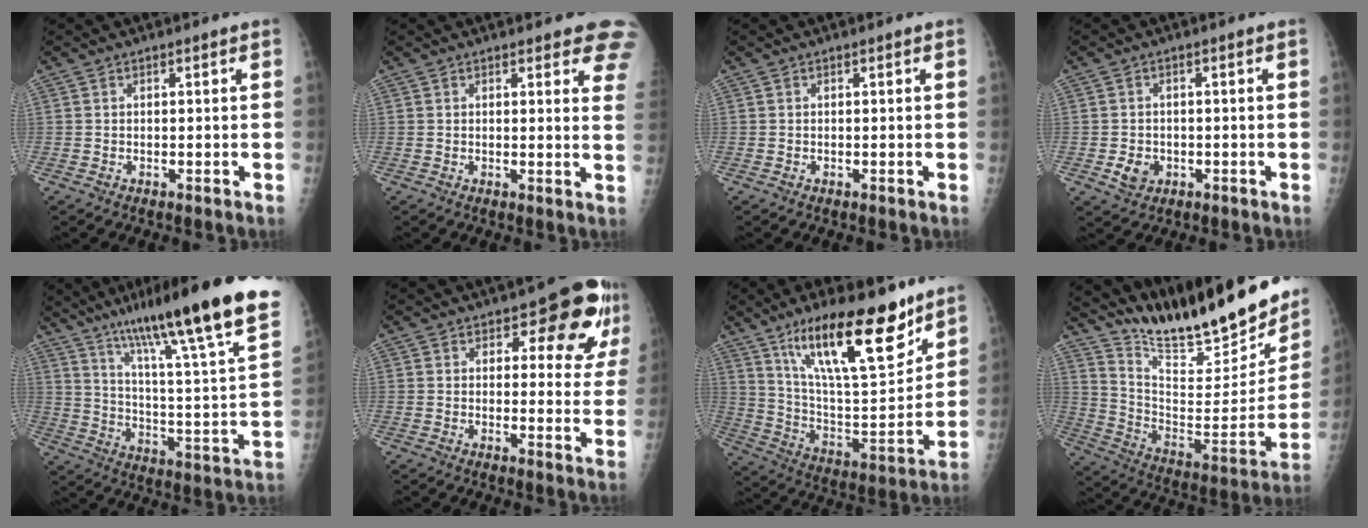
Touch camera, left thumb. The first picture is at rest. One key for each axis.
{"total": 8.2, "fx": 6.8, "fy": 2.7, "fz": 3.8, "tx": 0.000, "ty": -0.029, "tz": 0.054}
{"total": 0.0}
{"total": 3.6, "fx": -0.9, "fy": 3.0, "fz": 1.7, "tx": -0.020, "ty": 0.002, "tz": -0.009}
{"total": 29.1, "fx": 18.9, "fy": 3.4, "fz": 21.8, "tx": -0.323, "ty": -0.053, "tz": 0.288}
{"total": 11.0, "fx": 6.1, "fy": 5.3, "fz": 7.5, "tx": -0.045, "ty": -0.032, "tz": 0.070}
{"total": 24.0, "fx": 15.4, "fy": 7.3, "fz": 17.0, "tx": -0.246, "ty": -0.069, "tz": 0.266}
{"total": 27.8, "fx": 22.3, "fy": 6.1, "fz": 15.5, "tx": -0.214, "ty": -0.116, "tz": 0.343}